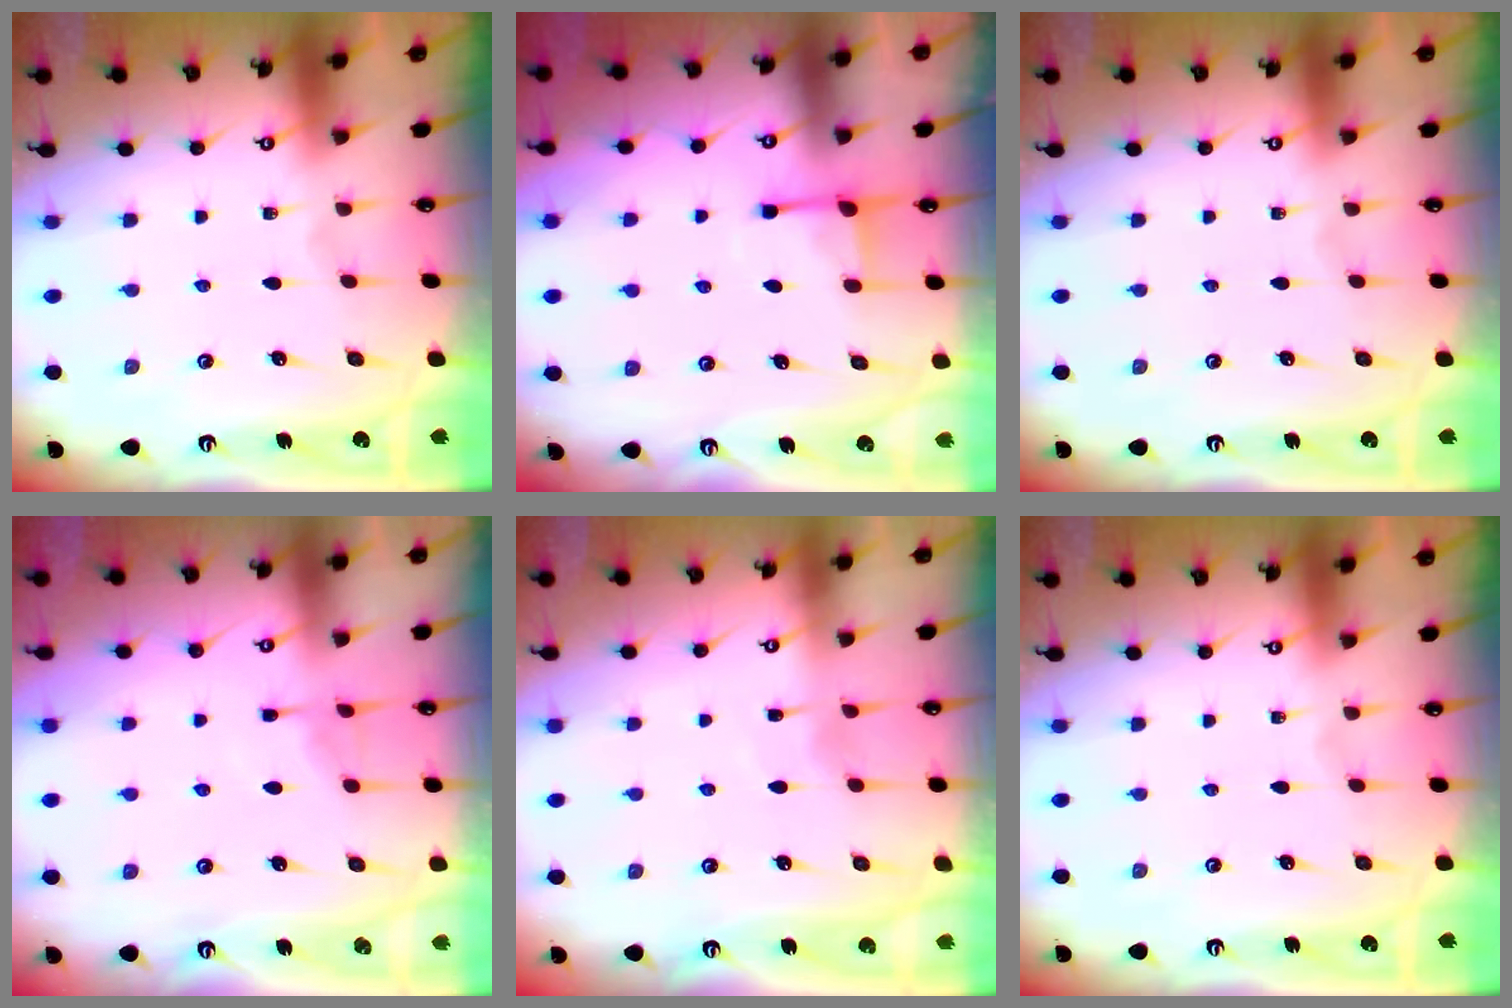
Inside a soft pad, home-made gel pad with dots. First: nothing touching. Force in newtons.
{"total": 3.7, "press": 3.6, "slide": 0.8}
{"total": 0.0}
{"total": 4.6, "press": 4.5, "slide": 0.4}
{"total": 4.7, "press": 4.7, "slide": 0.6}
{"total": 0.0}